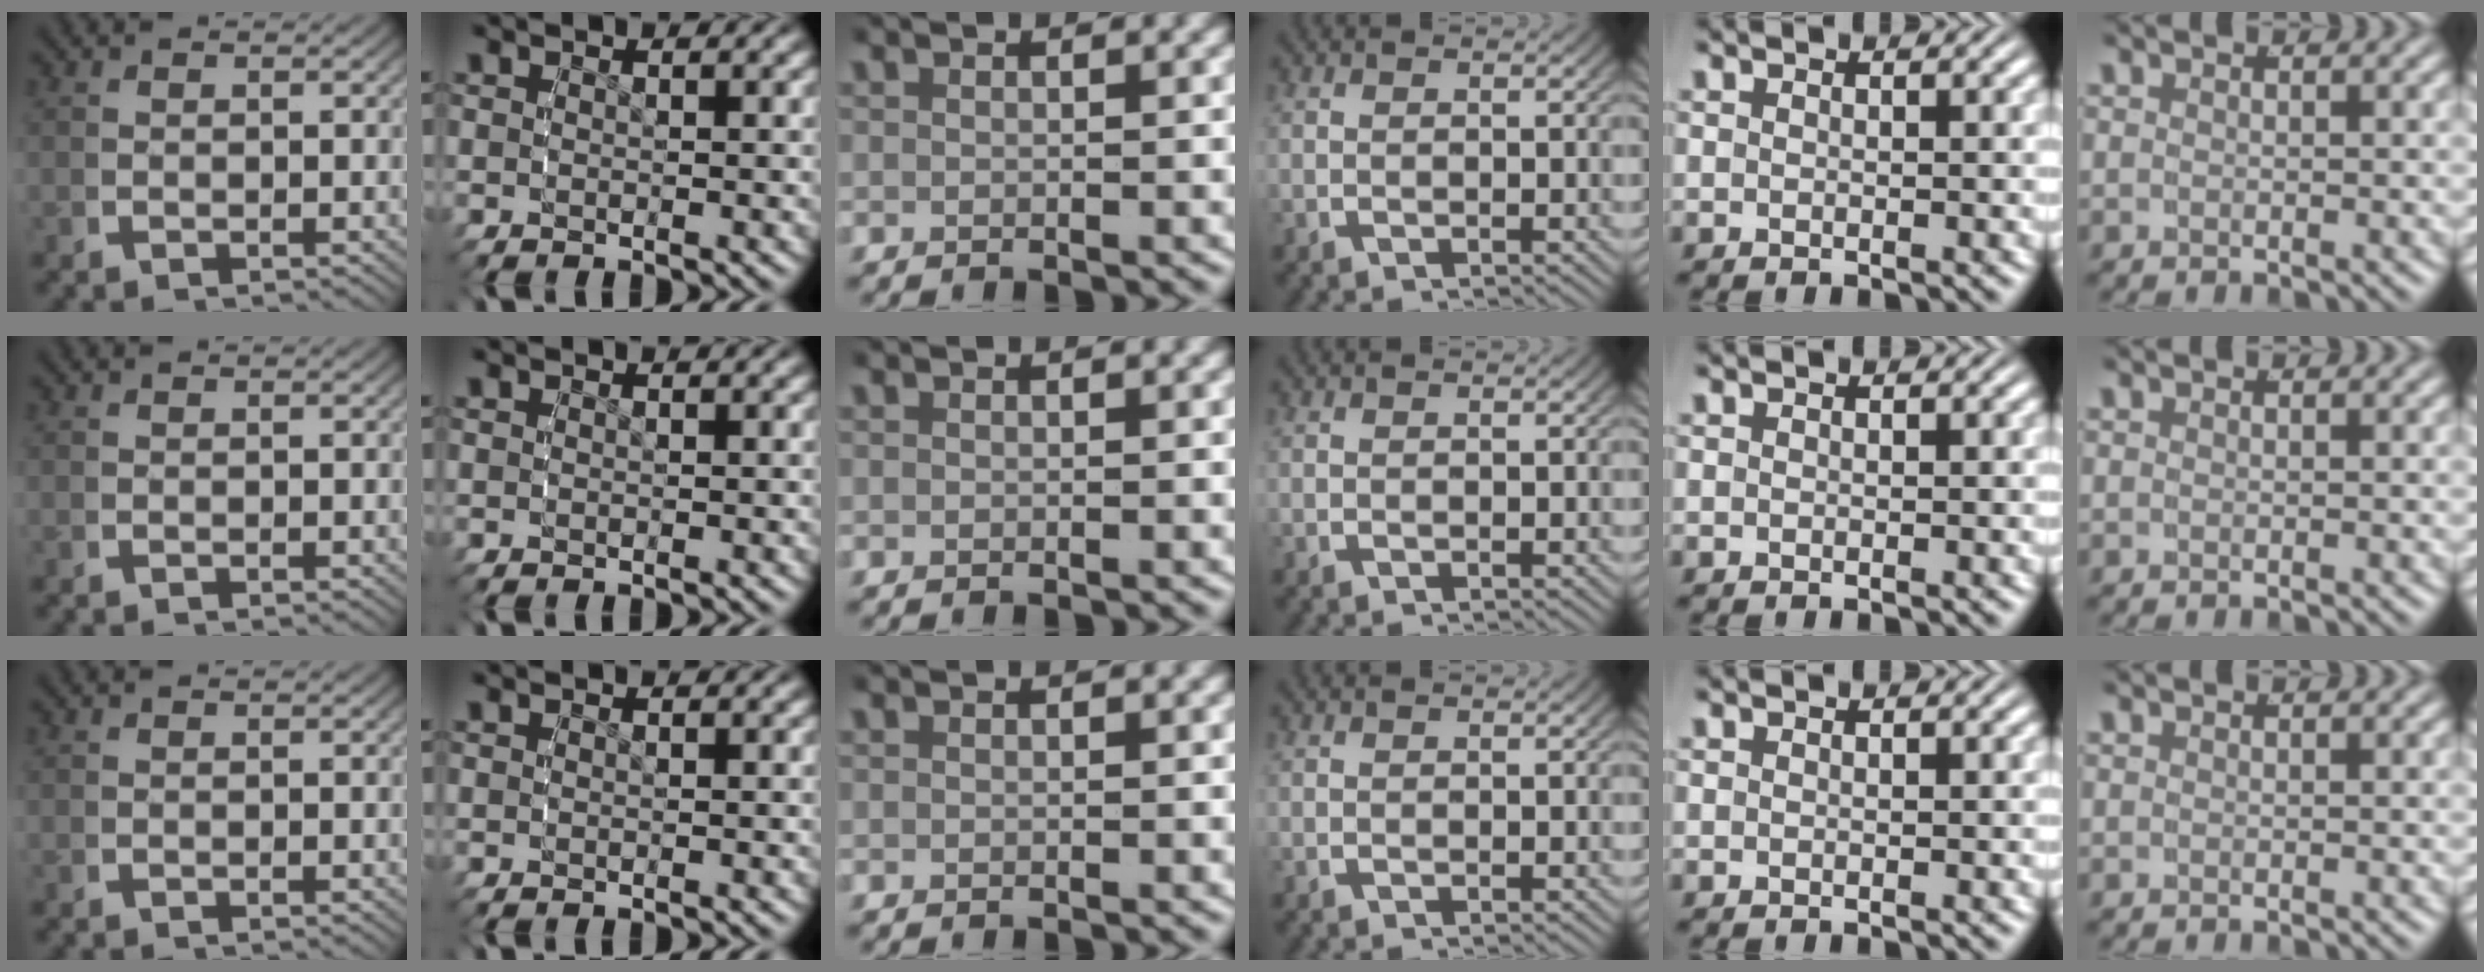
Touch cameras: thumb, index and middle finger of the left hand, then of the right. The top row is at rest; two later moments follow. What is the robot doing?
{"motion": "reach", "object": "jewelry box"}